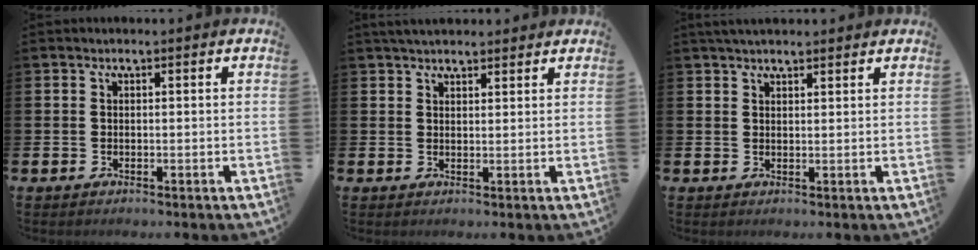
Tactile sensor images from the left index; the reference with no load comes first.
{"total": 3.1, "force": [2.9, 0.8, 0.7], "torque": [-0.009, -0.009, 0.051]}
{"total": 2.6, "force": [2.4, 0.7, 0.8], "torque": [-0.019, -0.002, 0.045]}